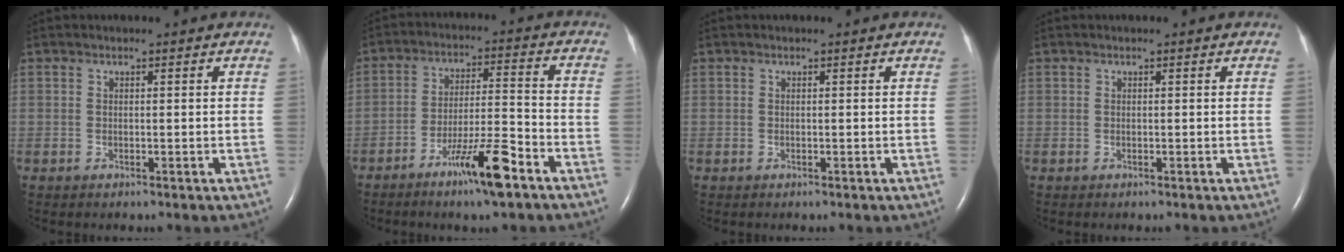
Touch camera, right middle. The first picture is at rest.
{"total": 9.6, "force": [-6.1, 0.4, 7.4], "torque": [-0.131, -0.006, -0.106]}
{"total": 0.0}
{"total": 0.0}